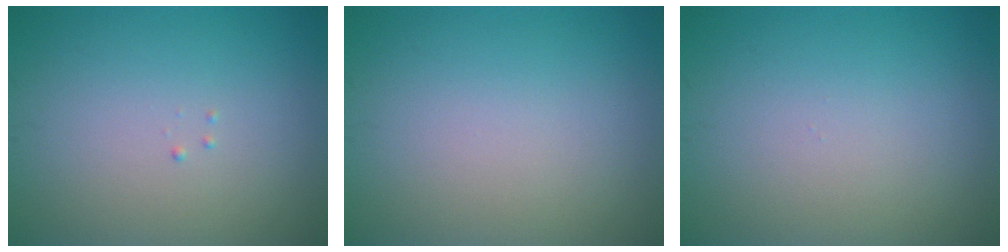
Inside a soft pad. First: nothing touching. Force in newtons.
{"total": 0.0}
{"total": 0.0}